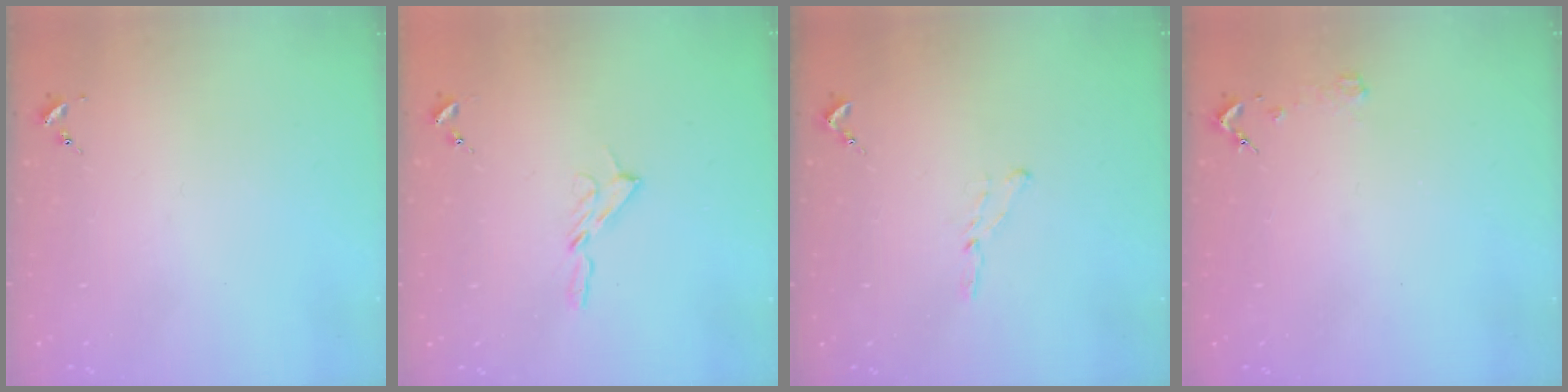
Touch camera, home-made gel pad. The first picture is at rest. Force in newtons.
{"total": 5.1, "press": 5.1, "slide": 0.6}
{"total": 3.6, "press": 3.6, "slide": 0.3}
{"total": 2.3, "press": 2.3, "slide": 0.3}